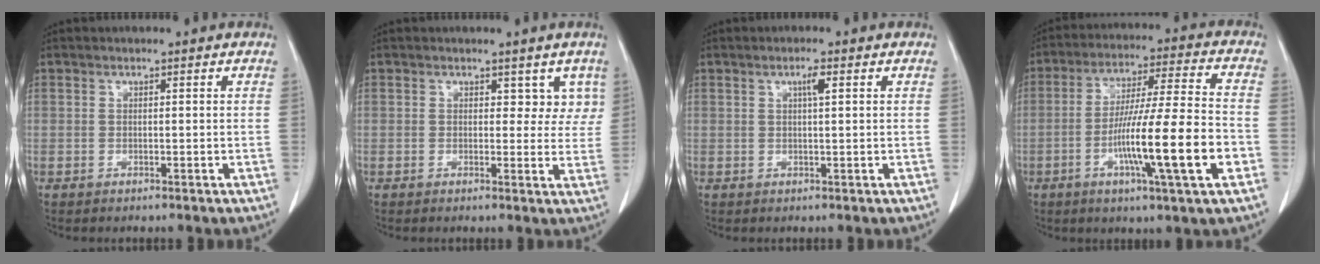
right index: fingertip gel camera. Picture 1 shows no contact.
{"total": 3.6, "force": [2.0, 2.5, 1.7], "torque": [0.006, 0.001, 0.020]}
{"total": 1.8, "force": [0.7, 0.1, 1.7], "torque": [-0.030, 0.001, 0.012]}
{"total": 16.0, "force": [-4.9, 0.0, 15.2], "torque": [-0.266, -0.008, -0.082]}